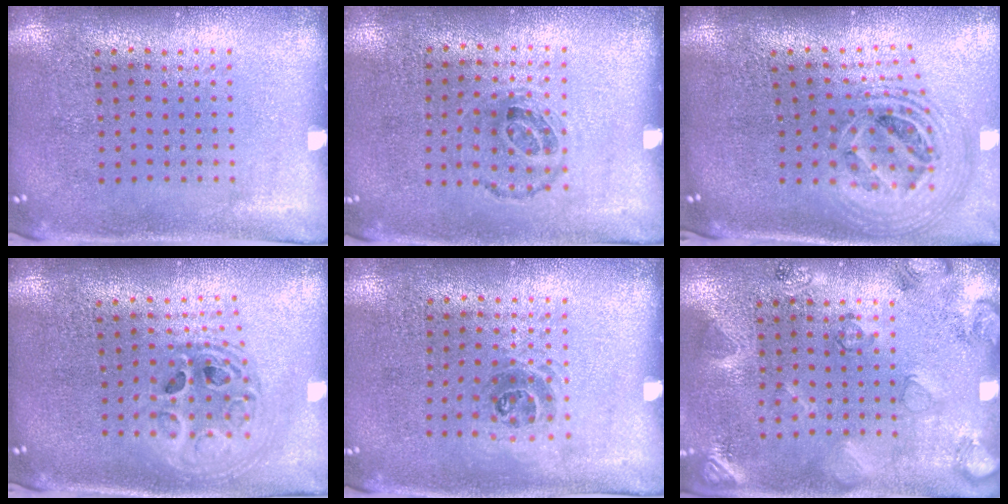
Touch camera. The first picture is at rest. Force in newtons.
{"total": 1.0, "press": 0.7, "slide": 0.7}
{"total": 2.4, "press": 1.8, "slide": 1.6}
{"total": 2.0, "press": 1.6, "slide": 1.2}
{"total": 1.0, "press": 0.7, "slide": 0.7}
{"total": 2.2, "press": 1.9, "slide": 1.1}